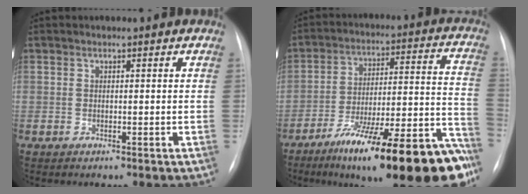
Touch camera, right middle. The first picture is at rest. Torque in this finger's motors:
{"motor_torque": [1.39, -0.75, 1.05, 0.21]}